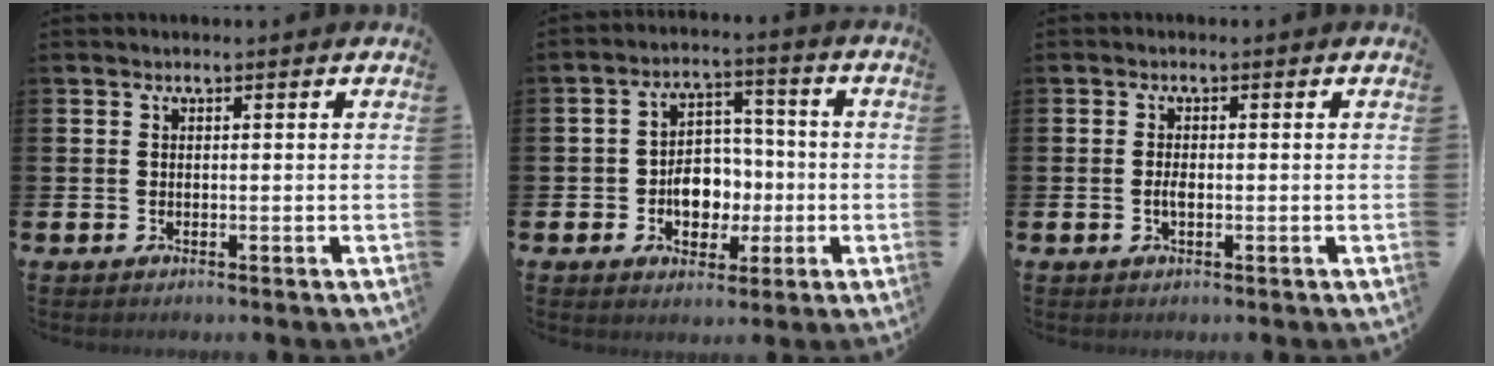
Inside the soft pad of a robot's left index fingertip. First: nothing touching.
{"total": 6.2, "force": [-1.3, 5.1, 3.3], "torque": [-0.053, 0.012, -0.030]}
{"total": 1.5, "force": [-0.4, 0.6, 1.3], "torque": [-0.024, 0.000, -0.008]}